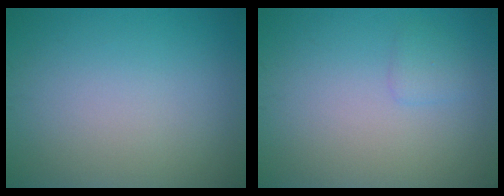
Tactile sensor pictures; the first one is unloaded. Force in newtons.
{"total": 1.0, "press": 1.0, "slide": 0.1}